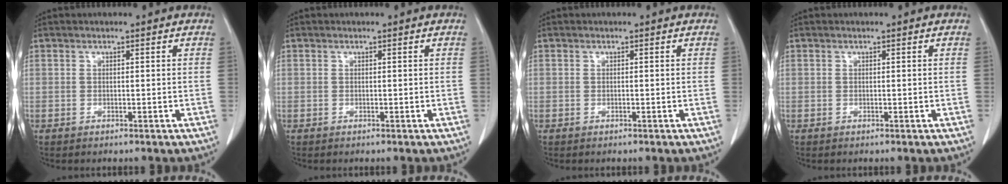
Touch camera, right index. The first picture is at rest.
{"total": 0.0}
{"total": 0.0}
{"total": 0.0}